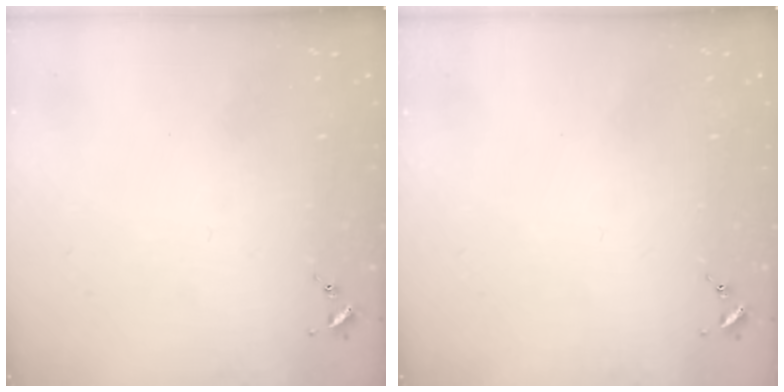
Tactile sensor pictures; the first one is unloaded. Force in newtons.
{"total": 0.0}